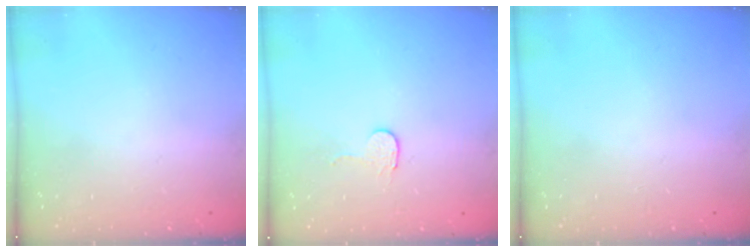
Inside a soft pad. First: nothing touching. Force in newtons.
{"total": 2.7, "press": 2.7, "slide": 0.2}
{"total": 0.0}